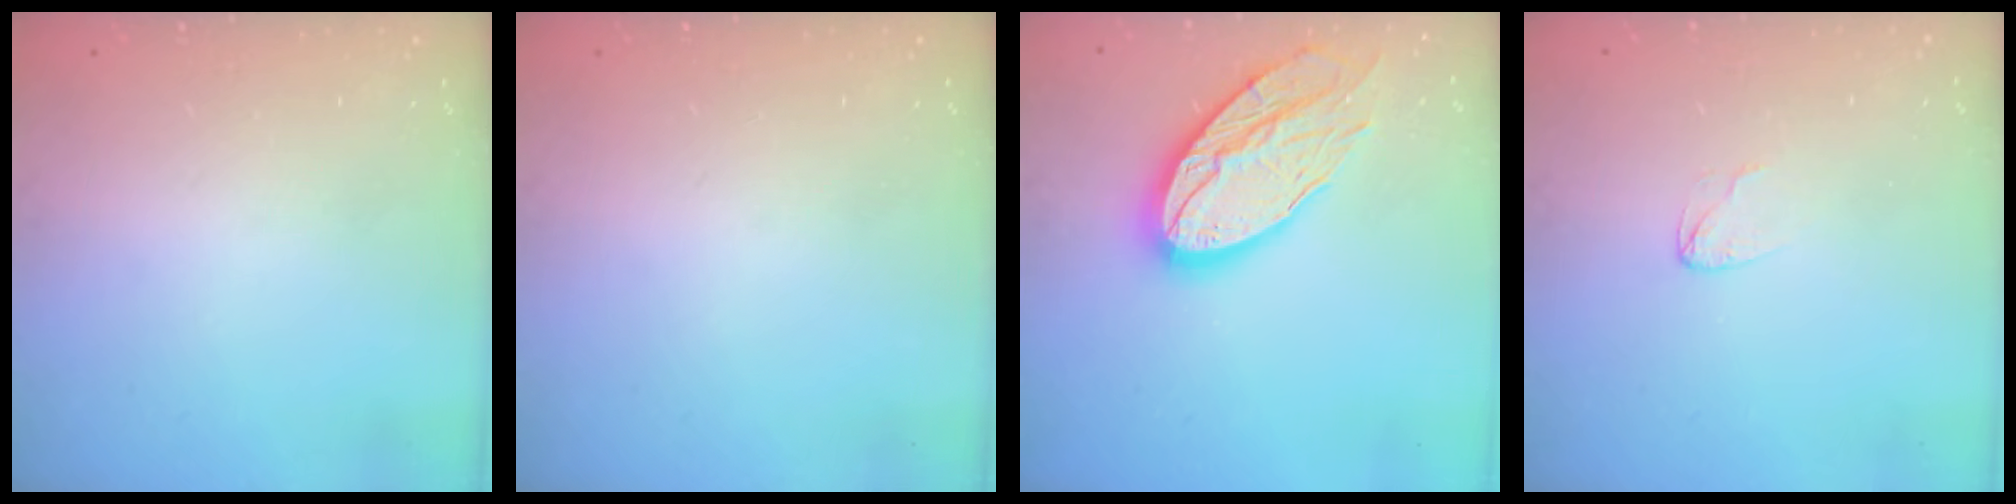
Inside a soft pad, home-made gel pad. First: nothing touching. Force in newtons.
{"total": 0.0}
{"total": 18.4, "press": 18.4, "slide": 1.7}
{"total": 3.6, "press": 3.6, "slide": 0.3}